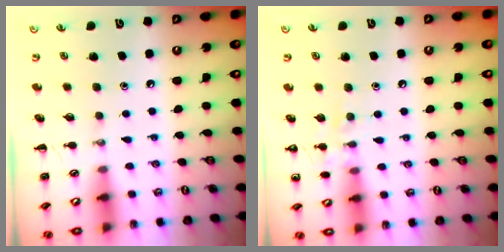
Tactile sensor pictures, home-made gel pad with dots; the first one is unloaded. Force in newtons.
{"total": 7.4, "press": 7.2, "slide": 1.7}